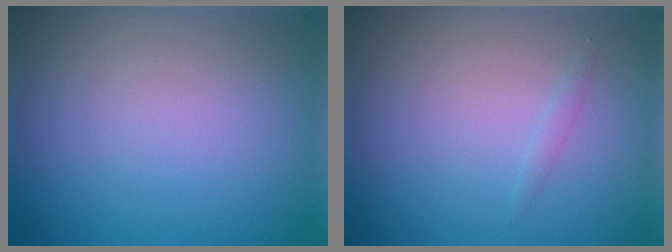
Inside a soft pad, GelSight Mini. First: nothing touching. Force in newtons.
{"total": 0.5, "press": 0.5, "slide": 0.1}